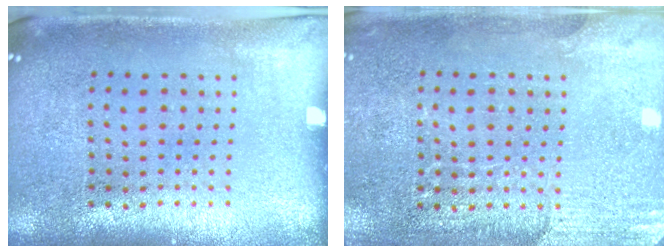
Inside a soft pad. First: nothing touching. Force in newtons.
{"total": 2.8, "press": 2.6, "slide": 0.8}